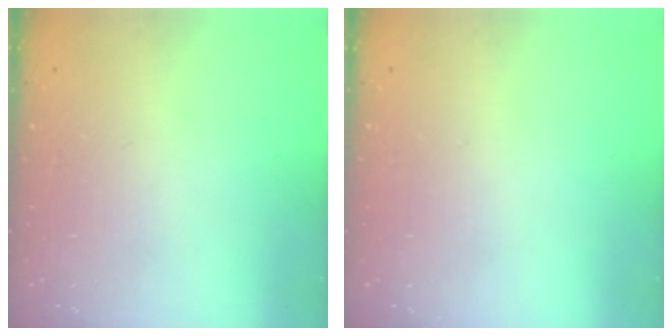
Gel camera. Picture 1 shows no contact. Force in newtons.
{"total": 0.0}